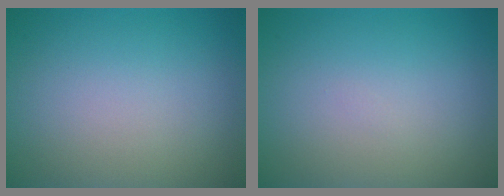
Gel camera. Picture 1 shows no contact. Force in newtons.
{"total": 0.0}